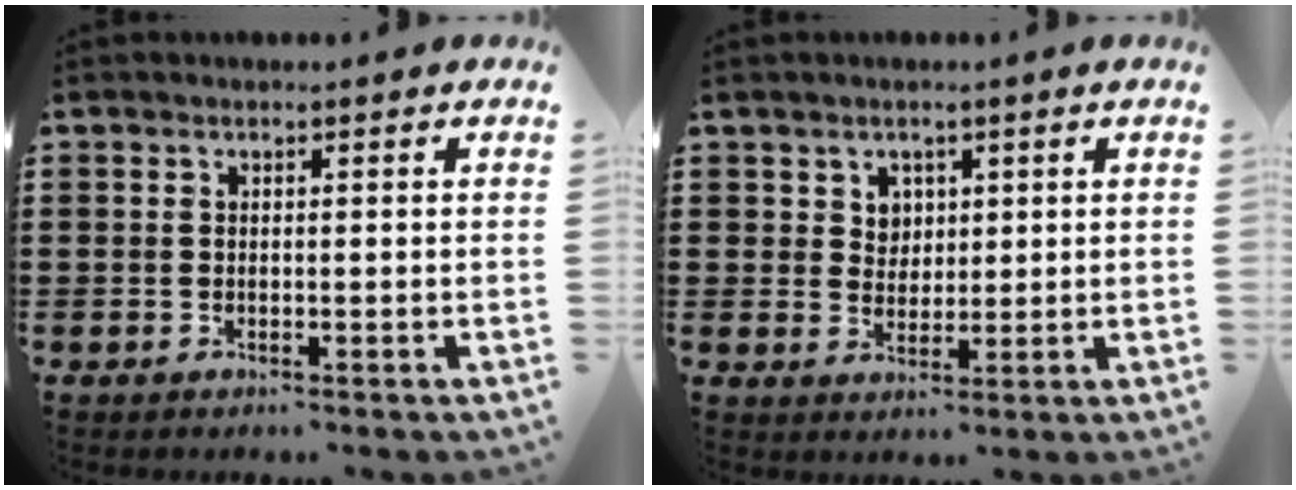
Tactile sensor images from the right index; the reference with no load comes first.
{"total": 3.0, "force": [1.6, 2.5, 0.5], "torque": [-0.013, 0.008, 0.027]}